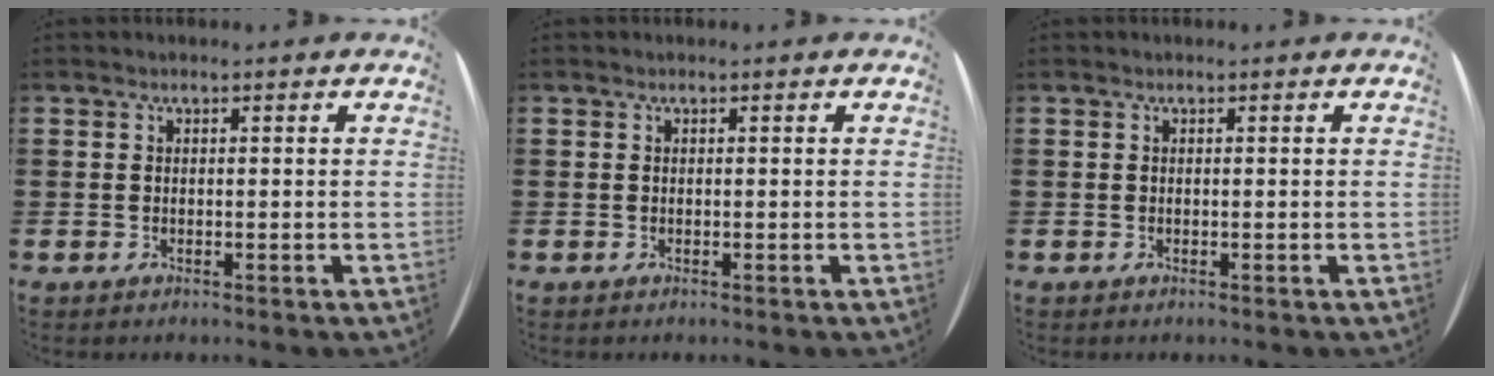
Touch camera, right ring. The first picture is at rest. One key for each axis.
{"total": 0.0}
{"total": 0.0}